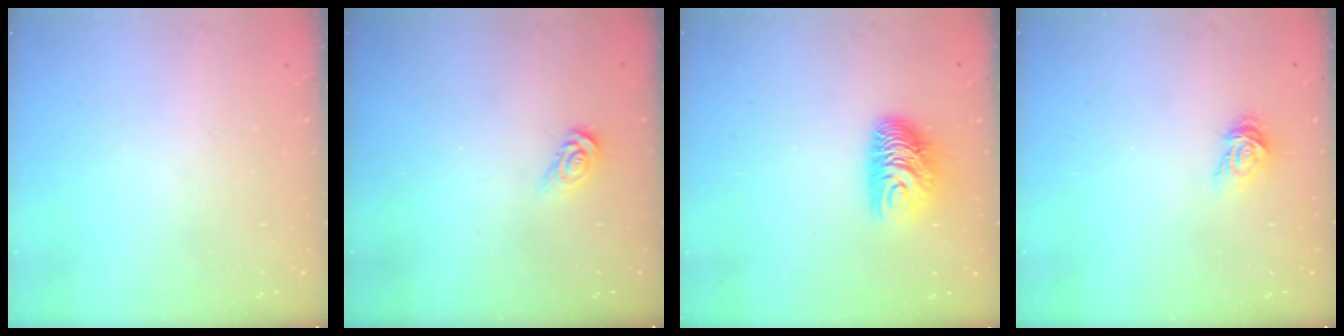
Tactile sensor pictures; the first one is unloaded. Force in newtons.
{"total": 3.8, "press": 3.7, "slide": 0.5}
{"total": 8.8, "press": 8.8, "slide": 0.8}
{"total": 3.7, "press": 3.7, "slide": 0.4}